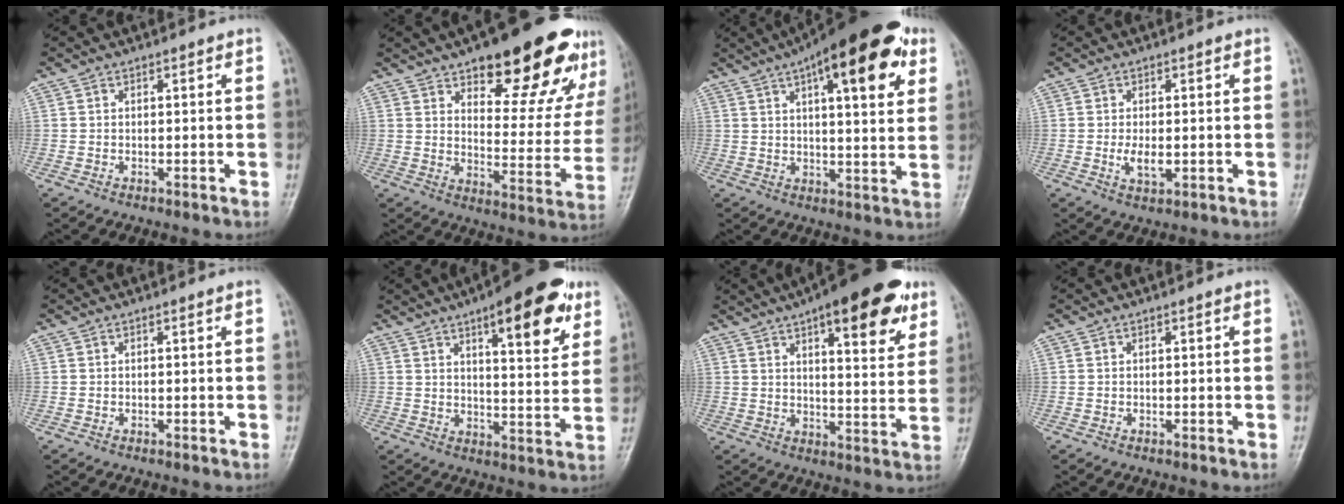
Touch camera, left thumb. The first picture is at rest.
{"total": 23.7, "force": [15.1, 8.8, 16.1], "torque": [-0.165, -0.063, 0.207]}
{"total": 21.0, "force": [10.0, 7.1, 17.1], "torque": [-0.227, -0.005, 0.138]}
{"total": 3.6, "force": [-0.4, 1.9, 3.0], "torque": [-0.057, -0.007, -0.009]}
{"total": 0.0}
{"total": 16.7, "force": [8.9, 5.4, 13.0], "torque": [-0.146, -0.032, 0.122]}
{"total": 19.0, "force": [10.5, 6.4, 14.5], "torque": [-0.172, -0.030, 0.144]}
{"total": 0.0}